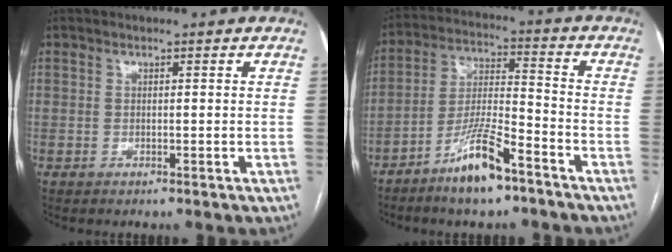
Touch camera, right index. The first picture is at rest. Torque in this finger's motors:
{"motor_torque": [1.06, -0.59, 0.50, 0.11]}